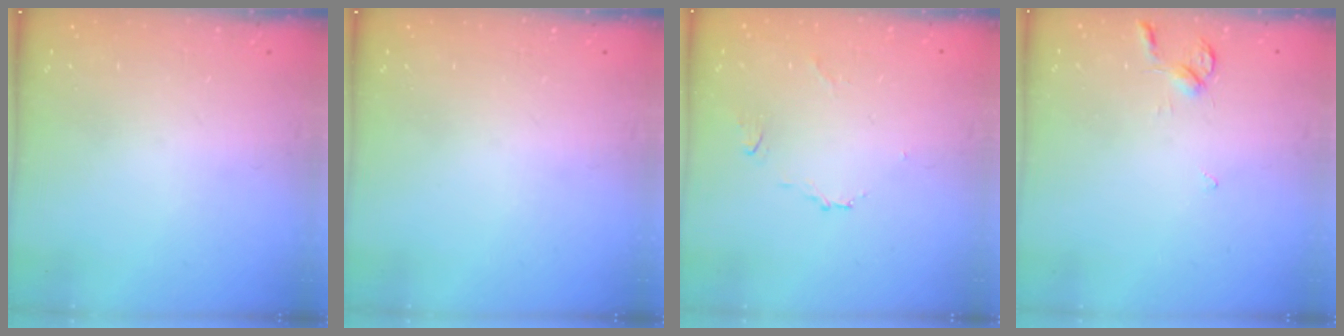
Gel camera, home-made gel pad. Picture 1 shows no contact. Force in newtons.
{"total": 0.0}
{"total": 3.0, "press": 3.0, "slide": 0.5}
{"total": 4.5, "press": 4.5, "slide": 0.5}